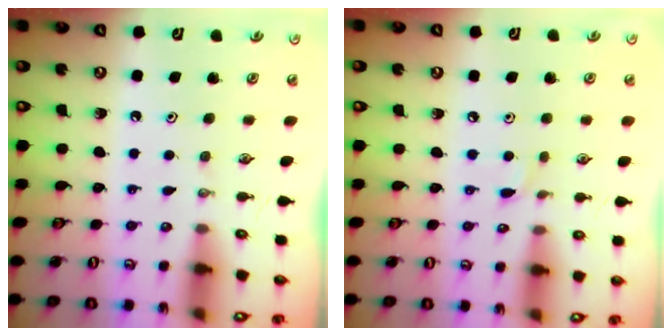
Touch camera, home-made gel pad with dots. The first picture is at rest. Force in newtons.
{"total": 2.4, "press": 2.4, "slide": 0.4}